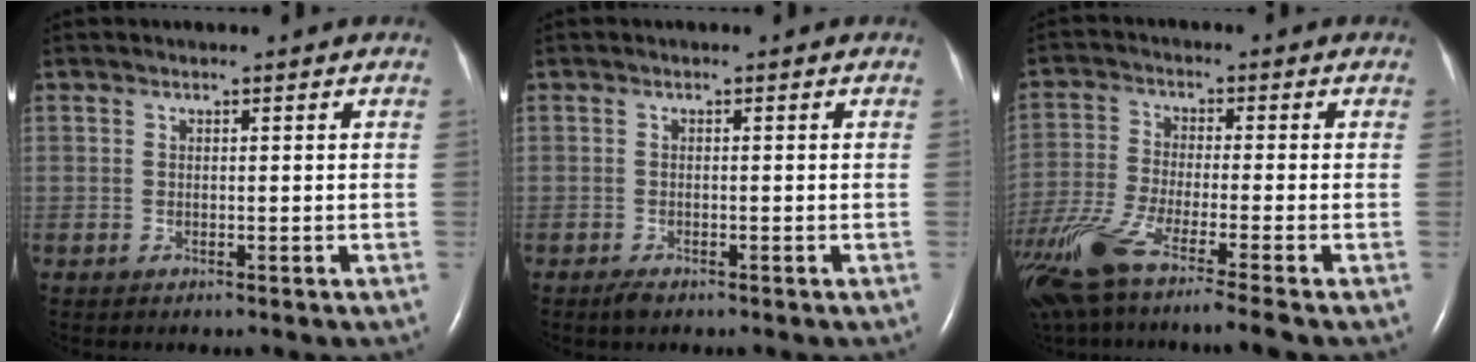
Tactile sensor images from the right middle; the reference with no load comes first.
{"total": 1.2, "force": [-0.9, 0.4, 0.7], "torque": [-0.021, -0.004, -0.013]}
{"total": 13.6, "force": [-9.7, -0.5, 9.4], "torque": [-0.195, -0.050, -0.176]}